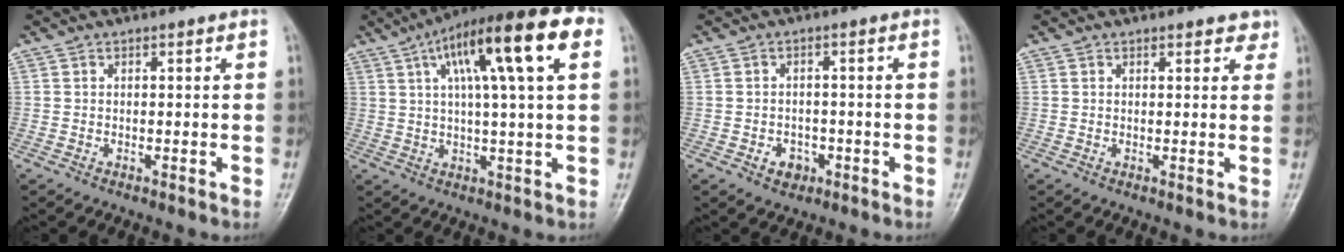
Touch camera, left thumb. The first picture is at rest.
{"total": 17.9, "force": [6.5, 3.8, 16.2], "torque": [-0.251, 0.025, 0.094]}
{"total": 3.3, "force": [-1.6, 2.6, 1.3], "torque": [-0.004, 0.011, -0.019]}
{"total": 2.4, "force": [1.8, 1.2, 1.1], "torque": [0.007, -0.007, 0.016]}